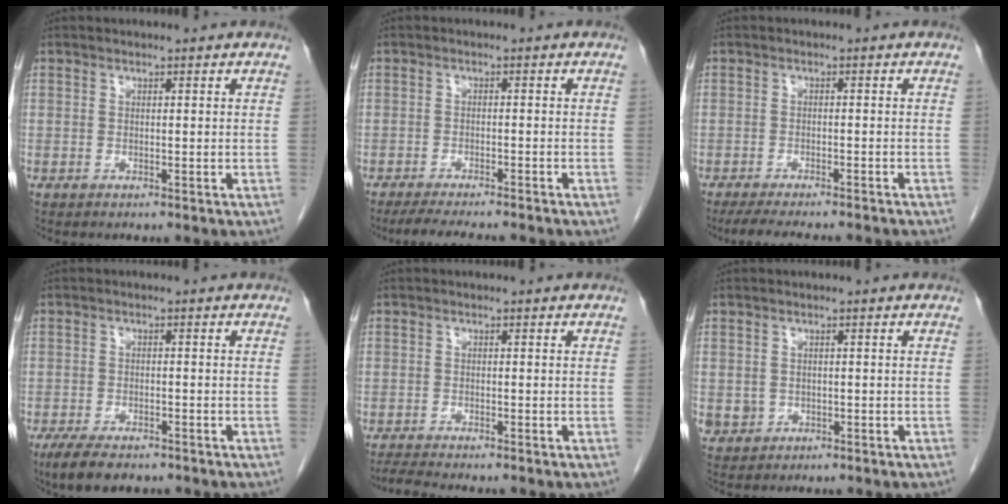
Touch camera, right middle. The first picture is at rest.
{"total": 8.9, "force": [-7.7, 1.1, 4.4], "torque": [-0.060, -0.012, -0.111]}
{"total": 11.0, "force": [-9.7, 1.5, 5.1], "torque": [-0.066, -0.014, -0.128]}
{"total": 6.2, "force": [-4.6, 2.2, 3.5], "torque": [-0.060, -0.009, -0.073]}
{"total": 2.7, "force": [-2.5, -0.6, 0.8], "torque": [-0.022, -0.013, -0.047]}
{"total": 2.2, "force": [-0.2, 2.2, 0.4], "torque": [-0.004, 0.004, 0.006]}